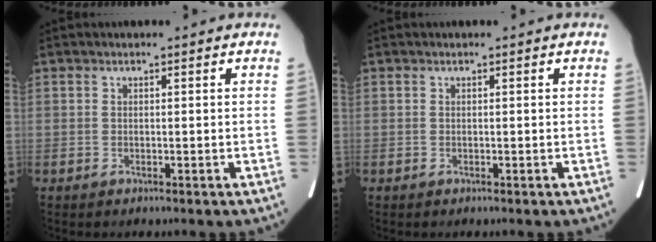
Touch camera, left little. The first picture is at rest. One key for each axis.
{"total": 0.0}